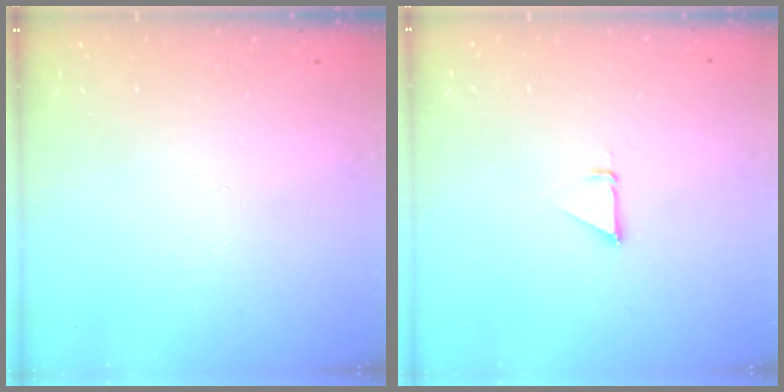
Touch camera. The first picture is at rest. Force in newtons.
{"total": 1.5, "press": 1.5, "slide": 0.0}